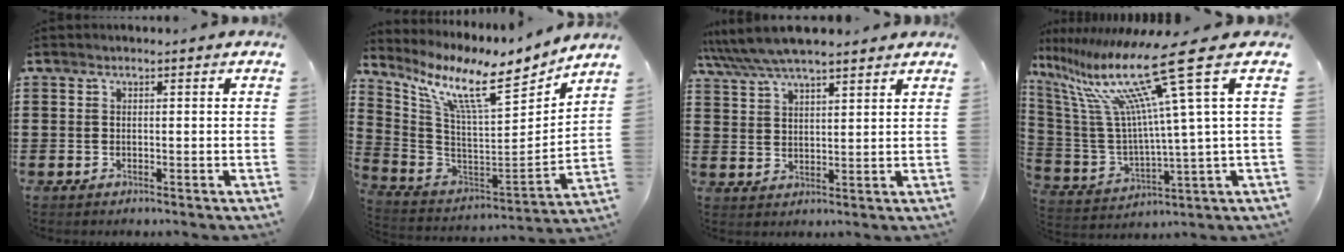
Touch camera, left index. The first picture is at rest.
{"total": 11.4, "force": [8.0, 1.8, 7.9], "torque": [-0.185, -0.056, 0.130]}
{"total": 6.6, "force": [5.8, 1.3, 2.8], "torque": [-0.072, -0.015, 0.105]}
{"total": 18.3, "force": [10.2, 1.1, 15.2], "torque": [-0.339, -0.069, 0.147]}